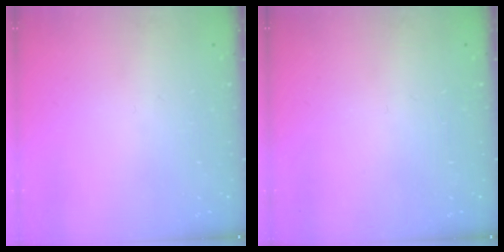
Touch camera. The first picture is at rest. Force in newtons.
{"total": 0.0}